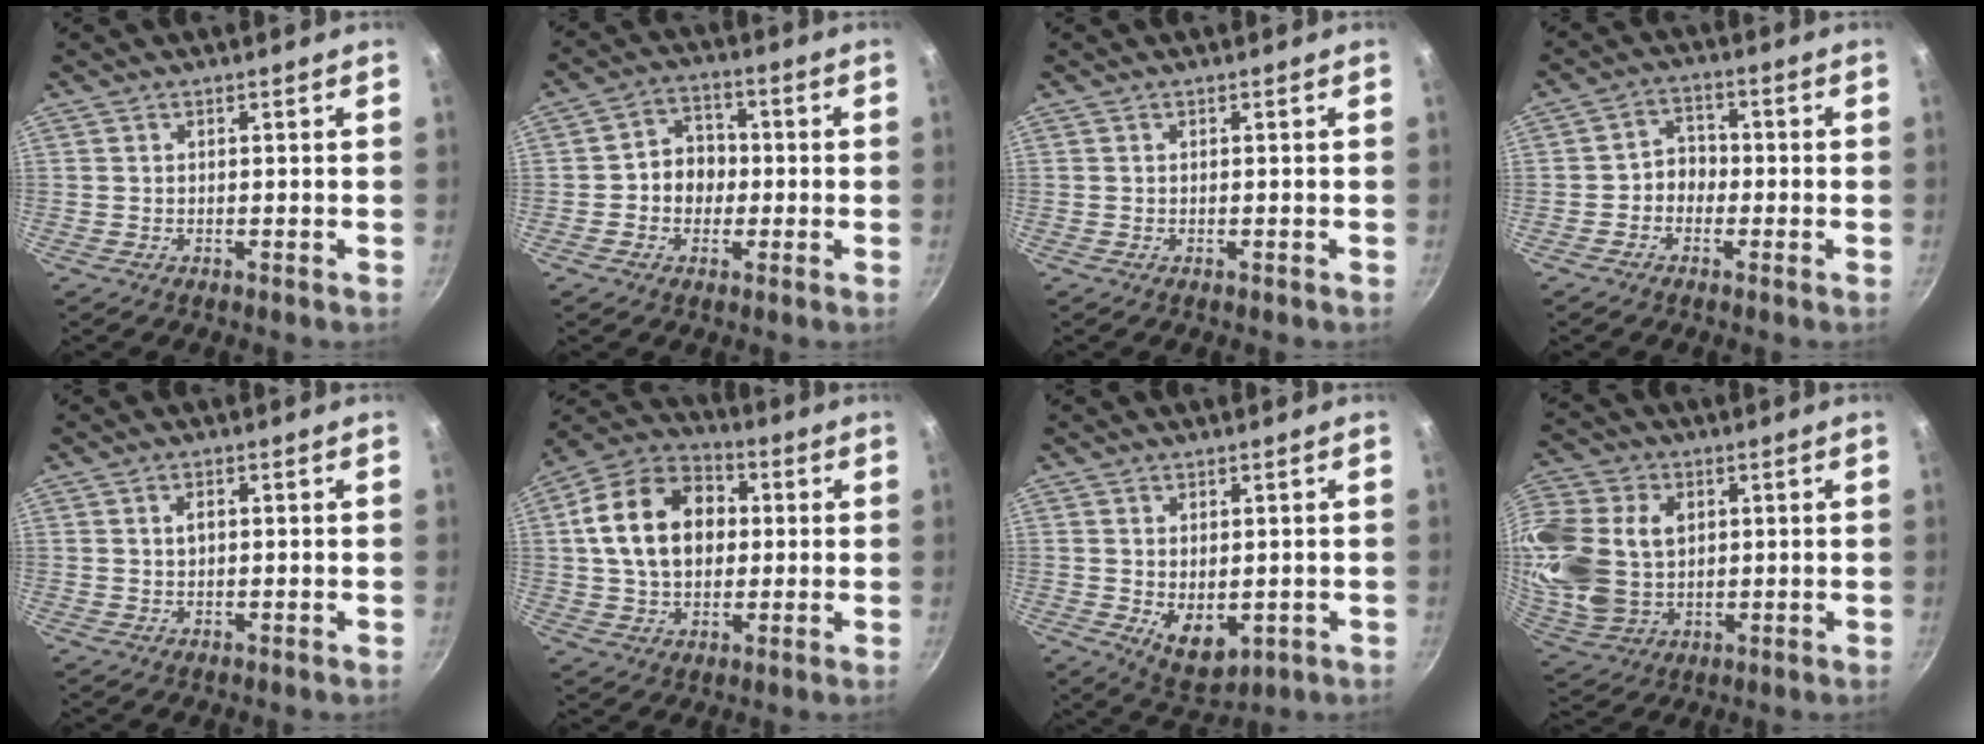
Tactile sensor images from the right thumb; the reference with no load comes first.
{"total": 7.0, "force": [-0.7, 6.0, 3.6], "torque": [-0.015, 0.019, -0.021]}
{"total": 0.0}
{"total": 4.4, "force": [-1.3, 3.6, 2.1], "torque": [-0.002, 0.023, -0.031]}
{"total": 1.6, "force": [0.3, 1.0, 1.2], "torque": [-0.014, 0.006, 0.005]}
{"total": 17.7, "force": [2.3, 12.9, 11.9], "torque": [-0.177, 0.025, 0.027]}
{"total": 7.2, "force": [-0.6, 4.5, 5.6], "torque": [-0.072, -0.018, 0.009]}
{"total": 22.0, "force": [3.5, 16.4, 14.2], "torque": [-0.320, 0.010, 0.076]}